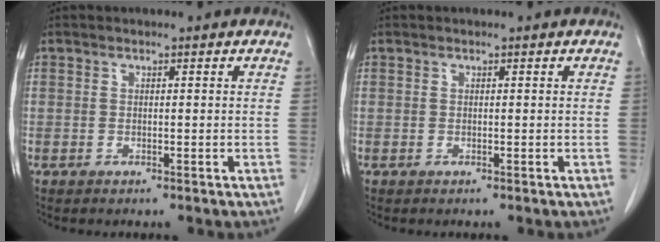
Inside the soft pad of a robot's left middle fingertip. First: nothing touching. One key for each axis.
{"total": 0.0}